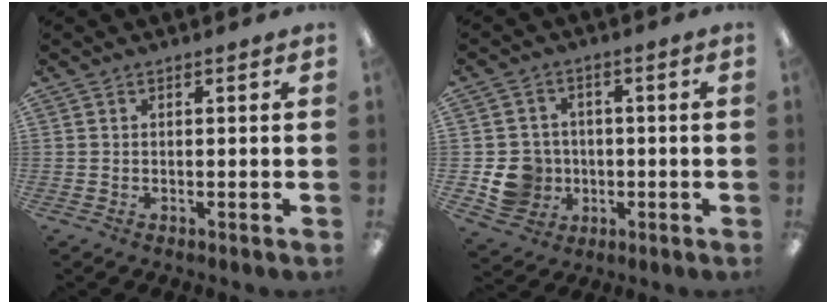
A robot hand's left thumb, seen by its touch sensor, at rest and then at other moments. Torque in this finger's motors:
{"motor_torque": [-0.42, 0.53, 0.02, -0.02, 0.02]}